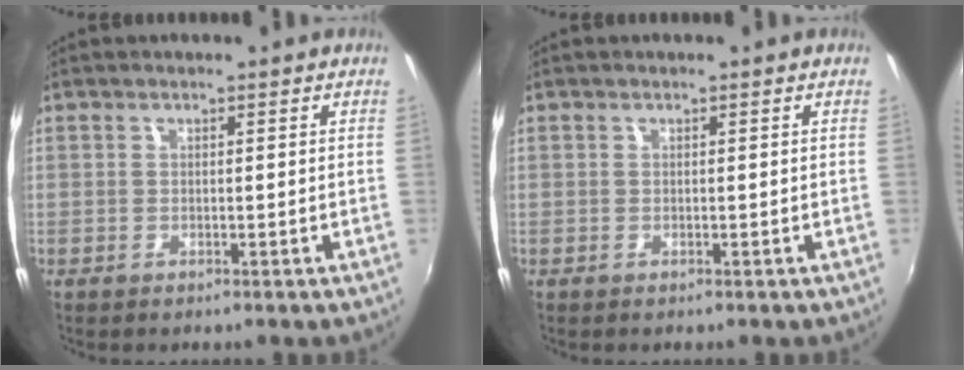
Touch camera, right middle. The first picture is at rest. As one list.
[{"total": 0.0}]